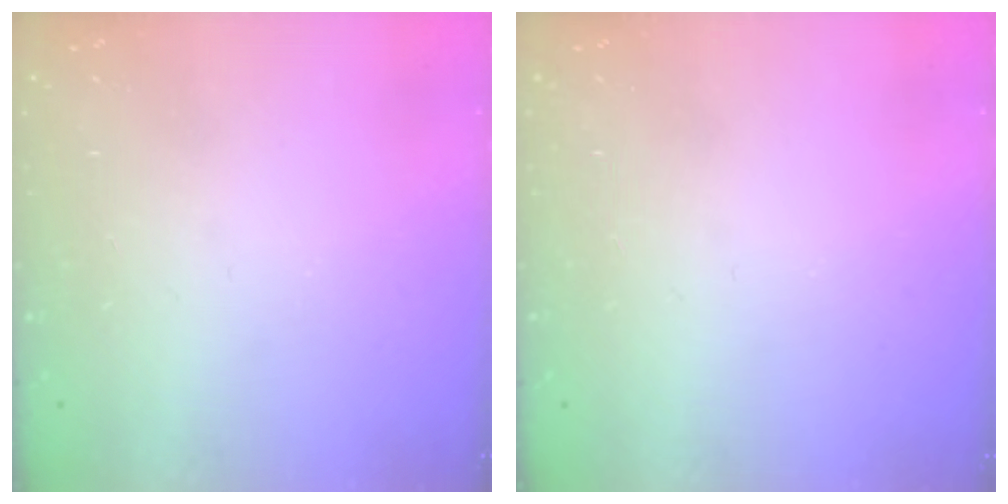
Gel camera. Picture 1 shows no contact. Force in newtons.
{"total": 0.0}